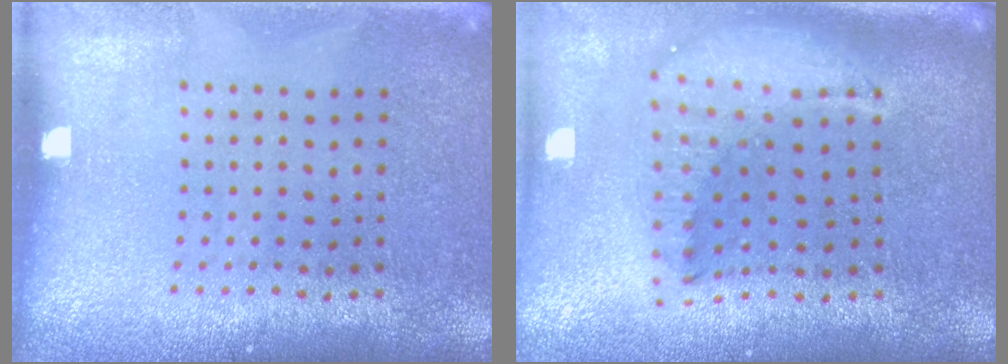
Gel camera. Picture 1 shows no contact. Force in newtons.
{"total": 1.8, "press": 1.4, "slide": 1.0}